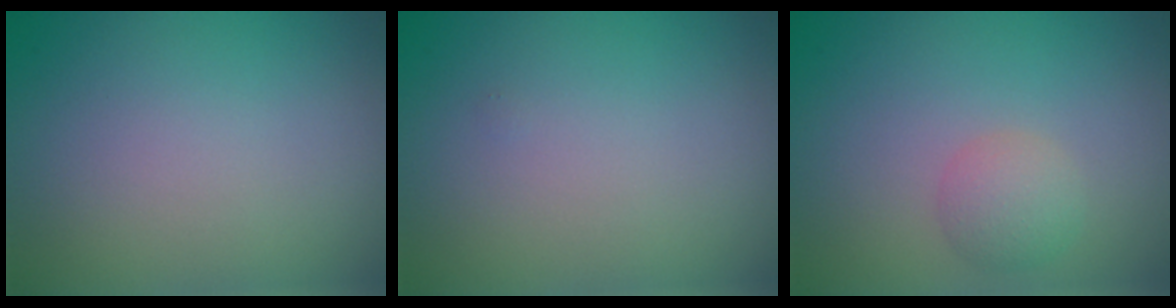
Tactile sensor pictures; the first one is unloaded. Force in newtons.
{"total": 0.0}
{"total": 2.1, "press": 2.1, "slide": 0.2}